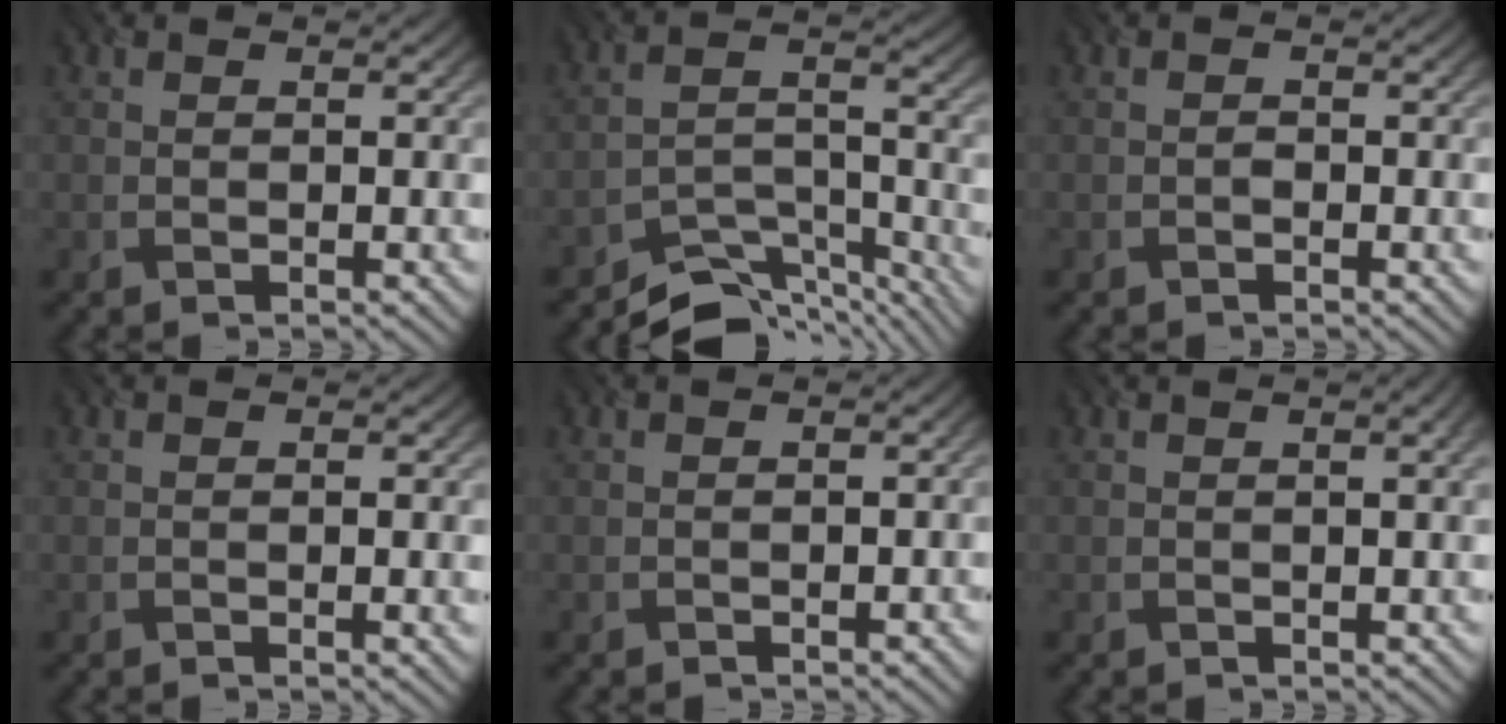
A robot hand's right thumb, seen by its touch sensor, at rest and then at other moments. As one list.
[{"total": 8.6, "force": [-7.9, 2.3, 2.8], "torque": [-0.040, -0.002, -0.142]}, {"total": 0.5, "force": [-0.4, 0.3, 0.3], "torque": [-0.003, 0.000, -0.006]}, {"total": 1.3, "force": [-0.4, 0.3, 1.2], "torque": [-0.018, -0.002, -0.005]}, {"total": 1.1, "force": [-0.9, 0.2, 0.6], "torque": [-0.008, 0.000, -0.015]}, {"total": 1.9, "force": [0.2, 0.4, 1.9], "torque": [-0.023, 0.005, -0.003]}]